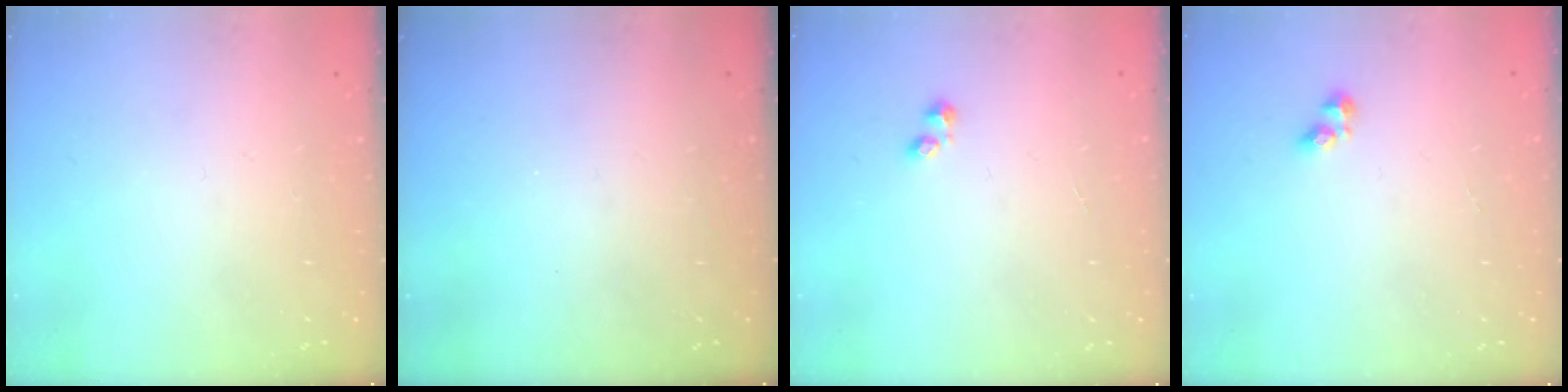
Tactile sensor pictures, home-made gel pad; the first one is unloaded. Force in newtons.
{"total": 0.0}
{"total": 1.2, "press": 1.1, "slide": 0.5}
{"total": 3.1, "press": 3.0, "slide": 0.6}